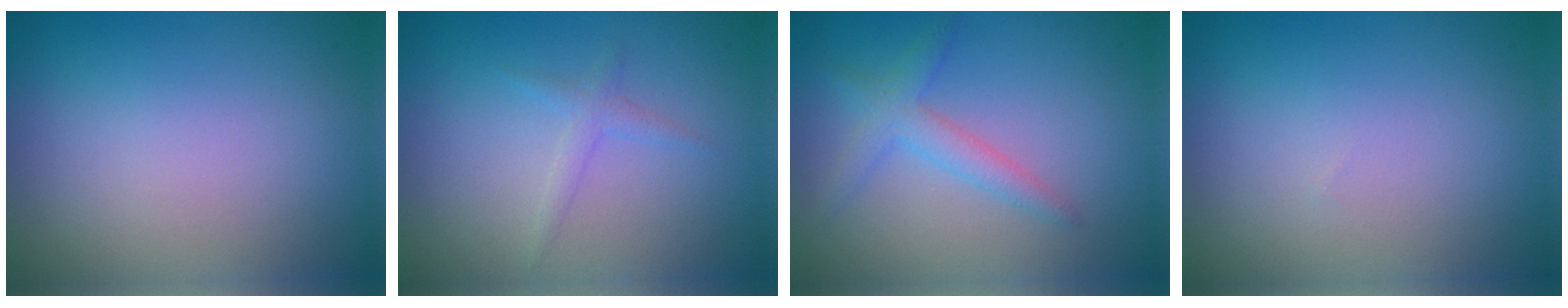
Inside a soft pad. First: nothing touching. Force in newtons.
{"total": 1.2, "press": 1.2, "slide": 0.0}
{"total": 2.5, "press": 2.5, "slide": 0.1}
{"total": 0.0}